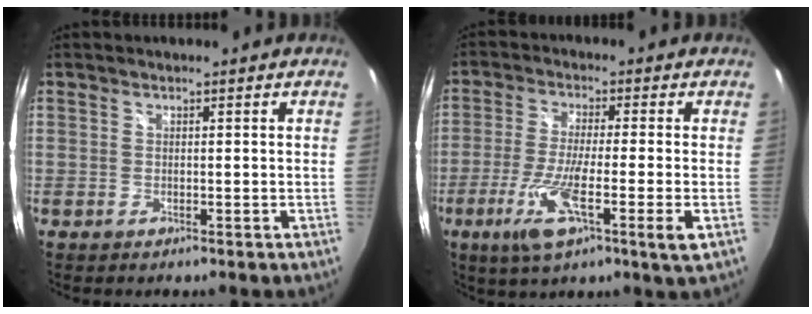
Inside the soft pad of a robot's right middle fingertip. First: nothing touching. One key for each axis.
{"total": 11.0, "fx": -3.5, "fy": 0.4, "fz": 10.4, "tx": -0.210, "ty": -0.021, "tz": -0.068}